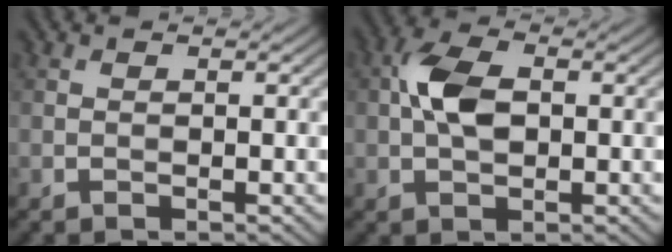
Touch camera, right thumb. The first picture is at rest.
{"total": 5.6, "force": [0.4, 3.2, 4.5], "torque": [-0.100, 0.011, 0.003]}